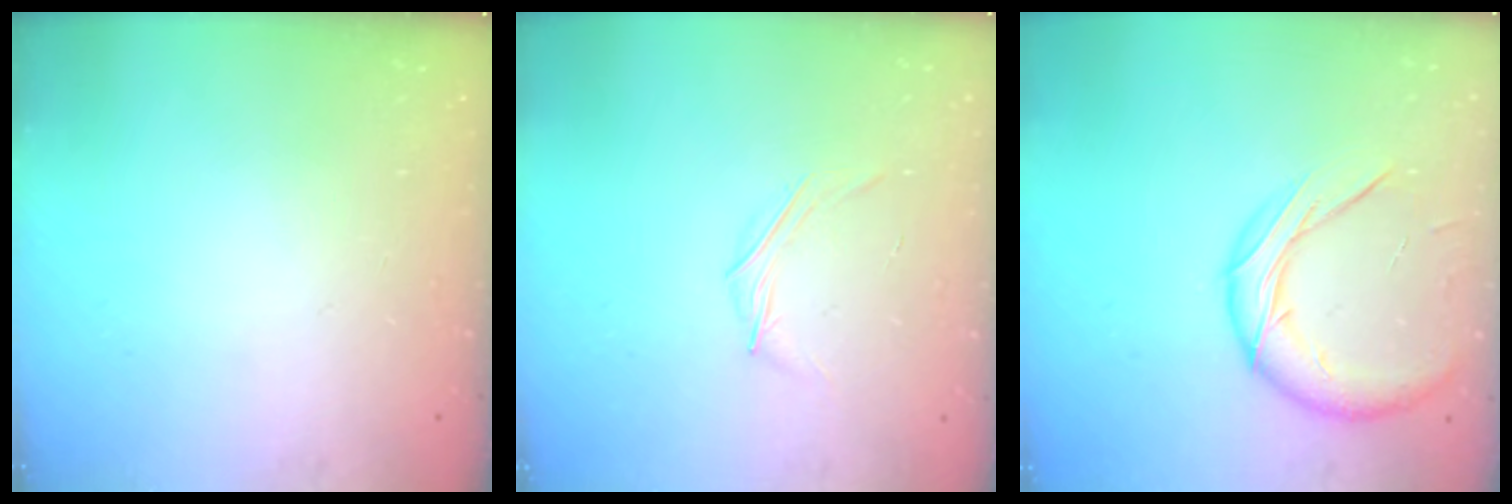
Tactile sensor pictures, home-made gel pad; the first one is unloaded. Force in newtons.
{"total": 3.9, "press": 3.7, "slide": 1.2}
{"total": 13.3, "press": 13.1, "slide": 1.9}